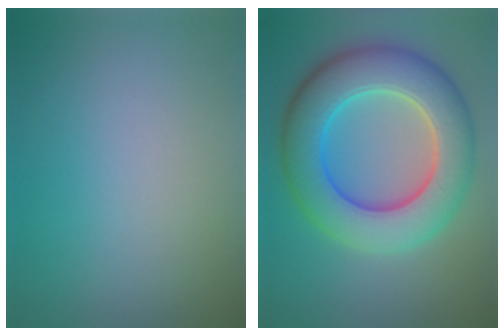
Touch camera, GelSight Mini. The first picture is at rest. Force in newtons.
{"total": 10.1, "press": 10.1, "slide": 0.8}